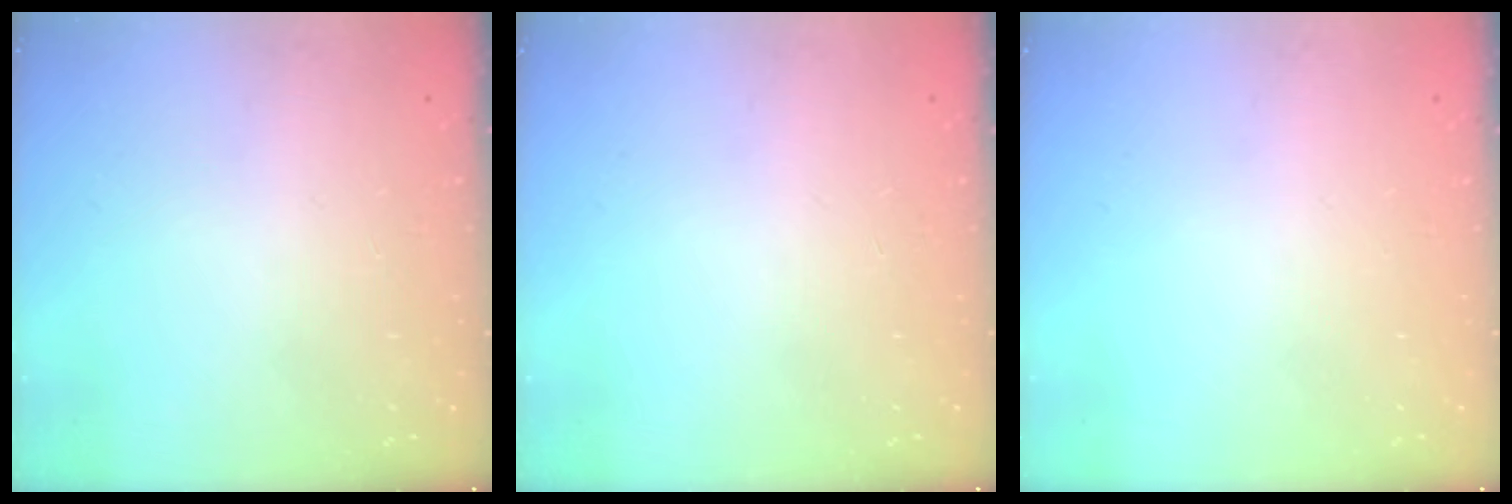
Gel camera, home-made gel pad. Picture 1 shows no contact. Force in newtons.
{"total": 0.0}
{"total": 0.0}